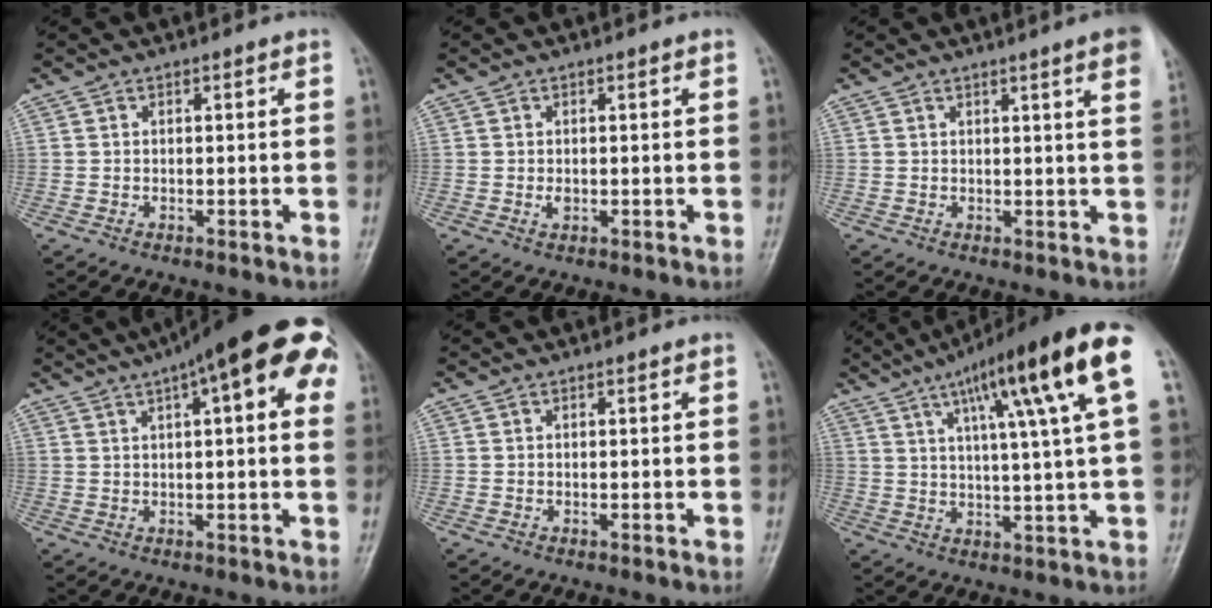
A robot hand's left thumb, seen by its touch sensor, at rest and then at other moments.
{"total": 1.1, "force": [0.0, 0.8, 0.8], "torque": [-0.010, -0.001, 0.001]}
{"total": 6.5, "force": [3.8, 0.1, 5.3], "torque": [-0.056, -0.006, 0.038]}
{"total": 19.4, "force": [8.4, 5.7, 16.6], "torque": [-0.228, 0.033, 0.111]}
{"total": 0.0}
{"total": 18.8, "force": [8.0, 1.7, 16.9], "torque": [-0.251, 0.000, 0.114]}